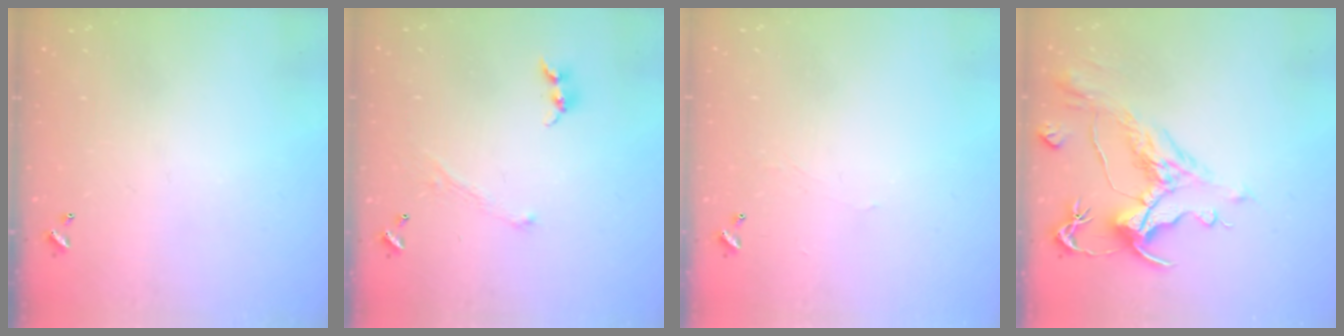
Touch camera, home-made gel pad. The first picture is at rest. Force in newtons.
{"total": 1.3, "press": 1.2, "slide": 0.5}
{"total": 0.9, "press": 0.7, "slide": 0.4}
{"total": 2.6, "press": 2.1, "slide": 1.6}